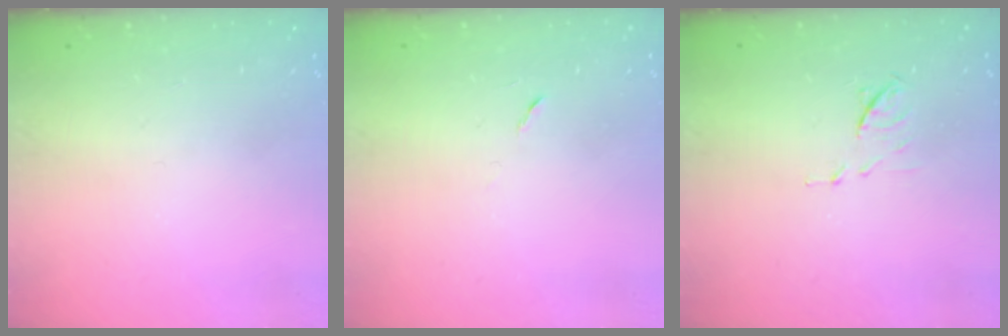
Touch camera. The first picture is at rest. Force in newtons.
{"total": 5.2, "press": 4.8, "slide": 2.1}
{"total": 6.2, "press": 6.2, "slide": 0.9}